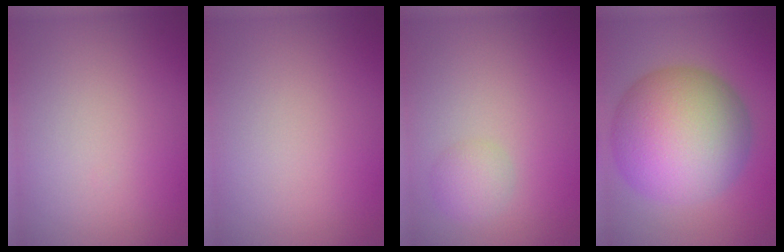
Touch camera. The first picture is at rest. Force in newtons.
{"total": 0.0}
{"total": 1.9, "press": 1.8, "slide": 0.1}
{"total": 13.3, "press": 13.3, "slide": 0.4}